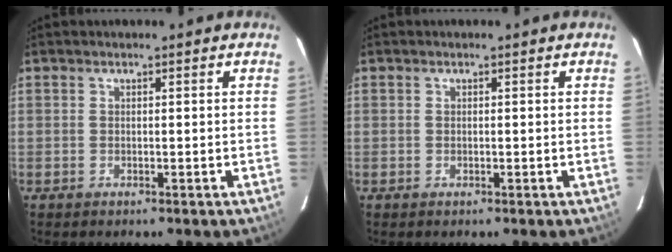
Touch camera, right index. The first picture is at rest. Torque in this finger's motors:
{"motor_torque": [-0.33, 0.05, -0.11, -0.01]}